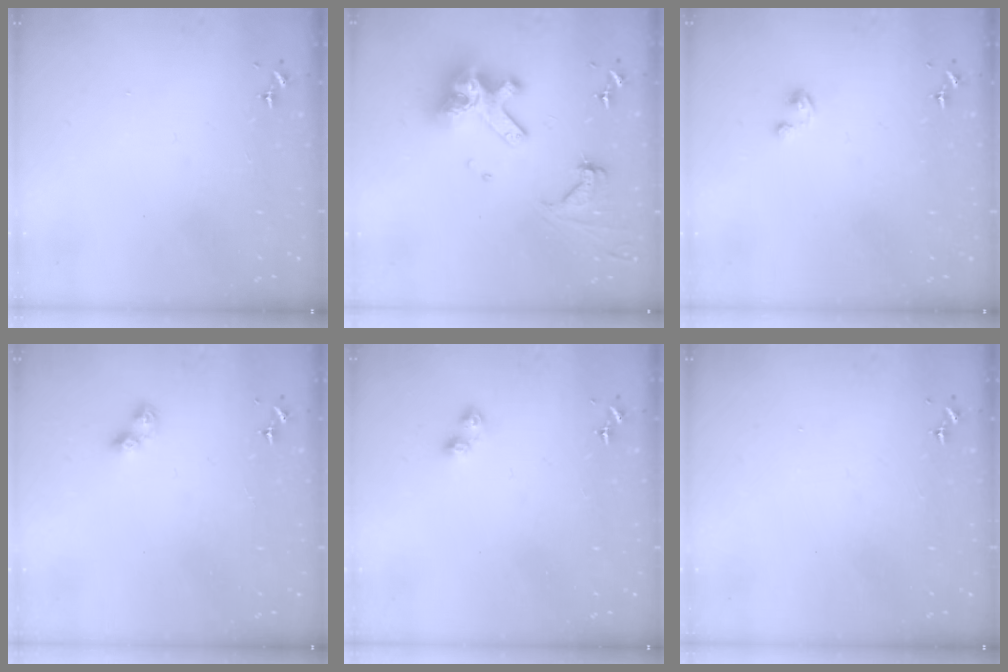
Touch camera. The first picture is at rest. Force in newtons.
{"total": 16.9, "press": 16.8, "slide": 1.8}
{"total": 0.9, "press": 0.9, "slide": 0.1}
{"total": 5.8, "press": 5.8, "slide": 0.5}
{"total": 4.2, "press": 4.2, "slide": 0.4}
{"total": 0.0}